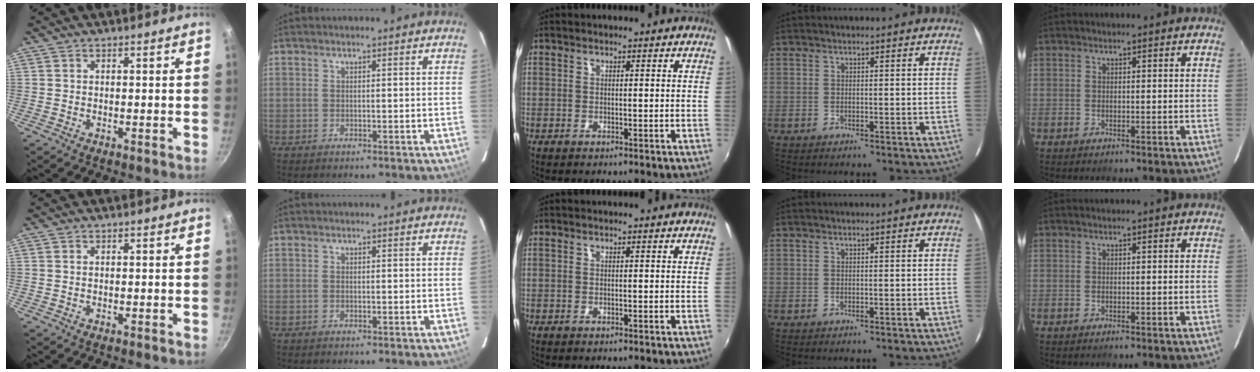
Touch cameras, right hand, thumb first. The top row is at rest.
{}